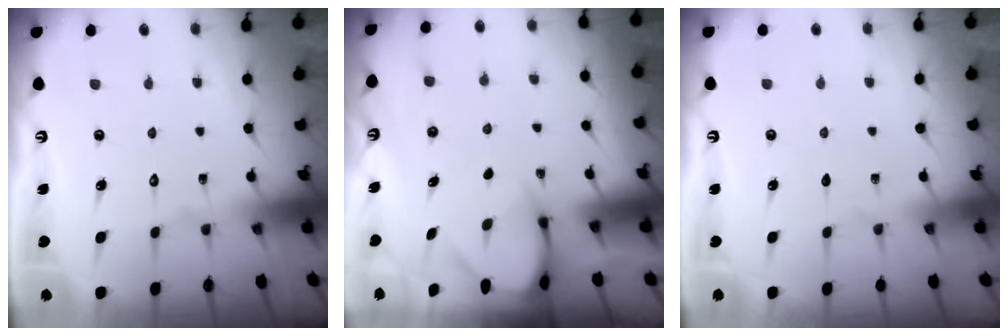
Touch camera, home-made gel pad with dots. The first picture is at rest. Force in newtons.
{"total": 3.3, "press": 3.2, "slide": 0.3}
{"total": 0.5, "press": 0.2, "slide": 0.5}